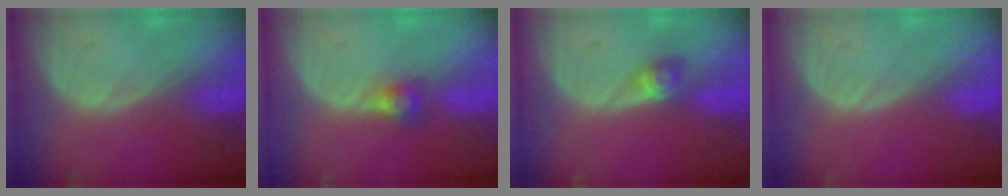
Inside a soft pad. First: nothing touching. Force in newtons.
{"total": 2.8, "press": 2.6, "slide": 1.0}
{"total": 2.9, "press": 2.6, "slide": 1.4}
{"total": 0.0}